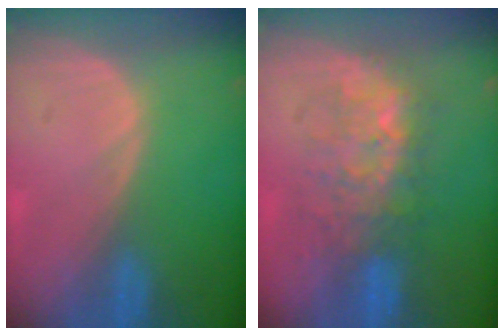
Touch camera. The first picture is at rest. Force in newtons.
{"total": 8.0, "press": 7.9, "slide": 0.8}